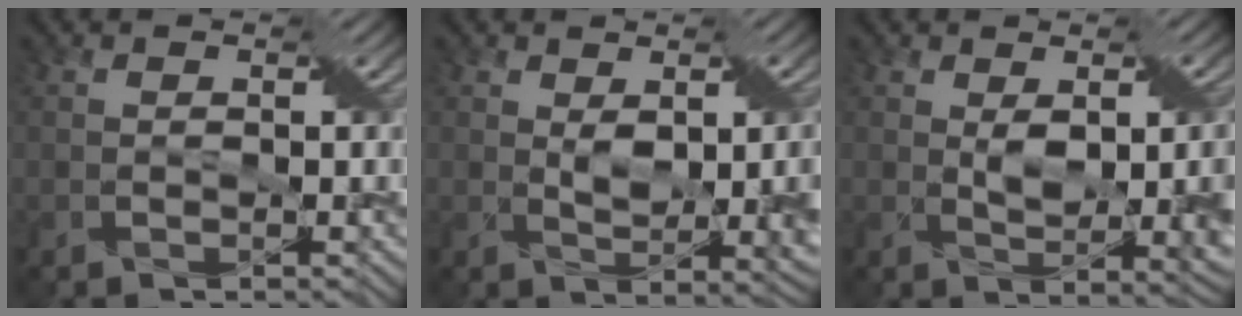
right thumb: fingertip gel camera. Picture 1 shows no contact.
{"total": 5.9, "force": [0.6, 2.3, 5.4], "torque": [-0.083, 0.003, 0.017]}
{"total": 6.7, "force": [0.5, 2.5, 6.2], "torque": [-0.093, 0.001, 0.016]}